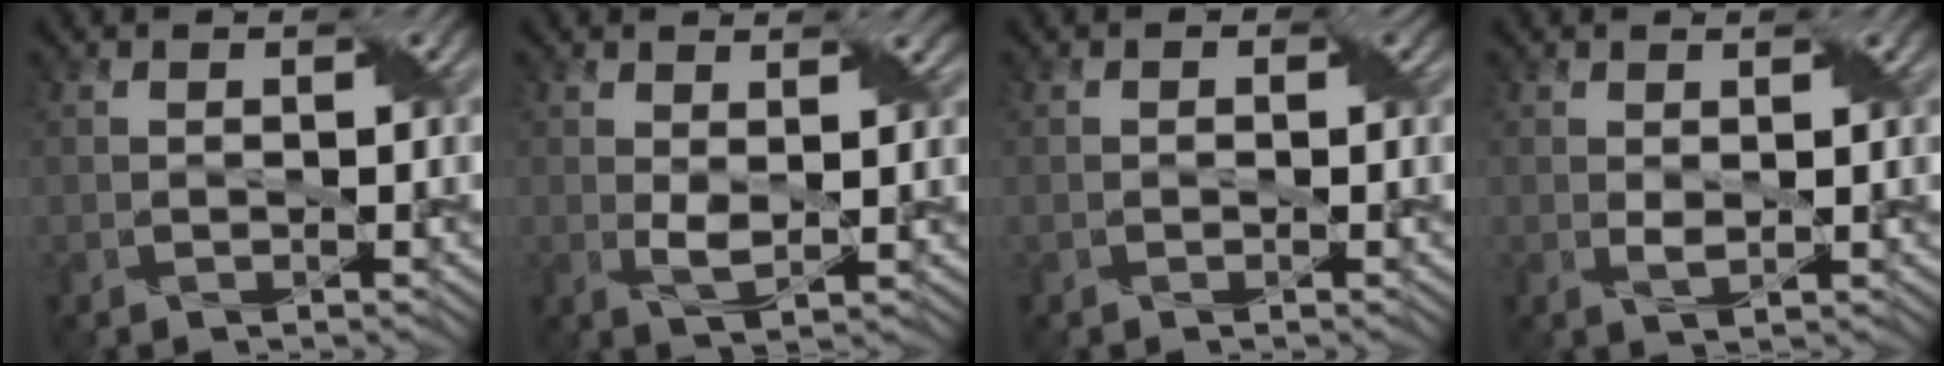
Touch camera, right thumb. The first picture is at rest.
{"total": 3.0, "force": [1.0, 1.2, 2.6], "torque": [-0.059, -0.002, 0.022]}
{"total": 0.9, "force": [0.0, 0.8, 0.5], "torque": [-0.004, -0.002, -0.002]}
{"total": 1.4, "force": [0.6, 0.4, 1.2], "torque": [-0.028, -0.001, 0.015]}